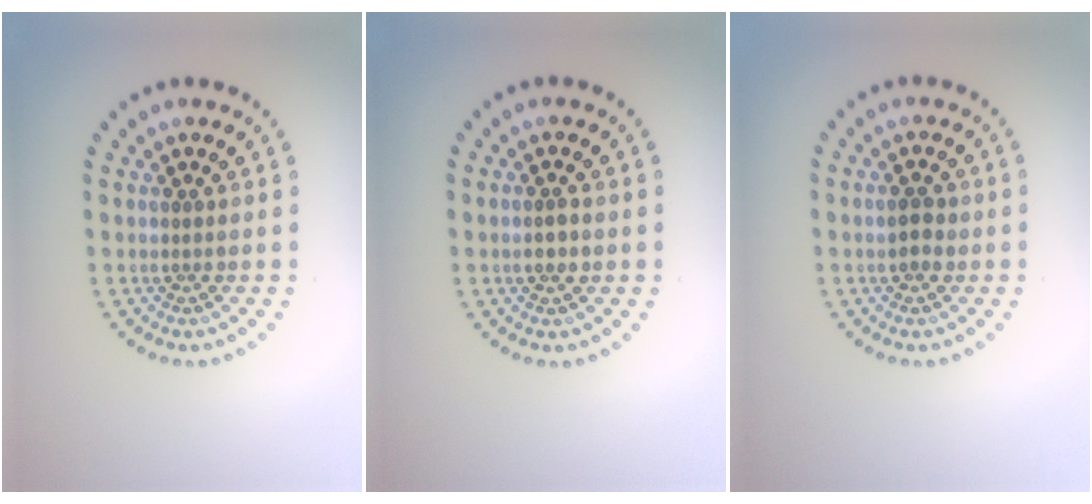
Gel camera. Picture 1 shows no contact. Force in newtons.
{"total": 1.4, "press": 1.4, "slide": 0.3}
{"total": 1.6, "press": 1.6, "slide": 0.1}